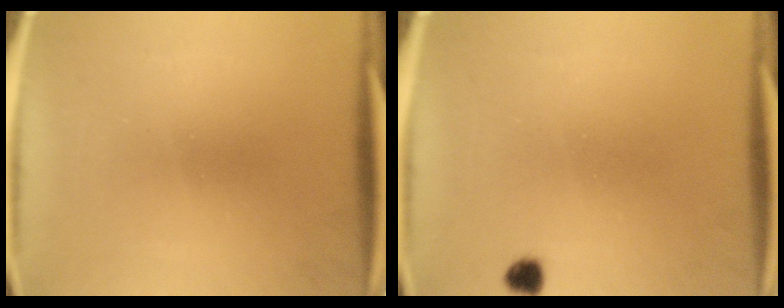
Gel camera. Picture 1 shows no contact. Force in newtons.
{"total": 1.8}